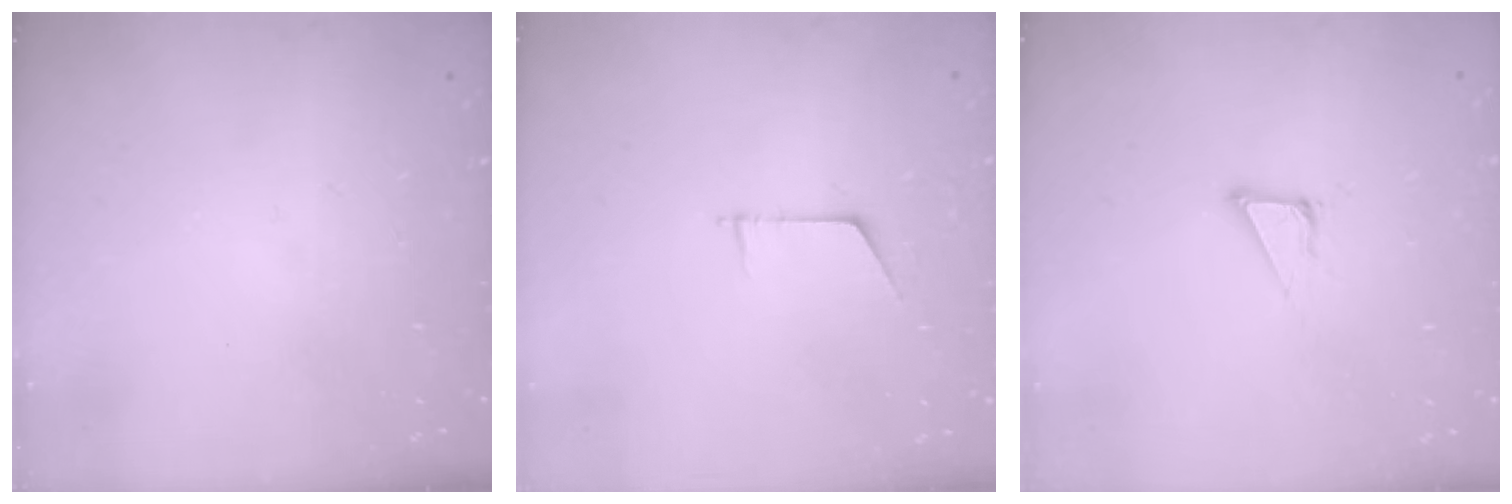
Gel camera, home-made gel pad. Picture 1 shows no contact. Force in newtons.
{"total": 4.5, "press": 4.5, "slide": 0.4}
{"total": 3.8, "press": 3.7, "slide": 0.2}